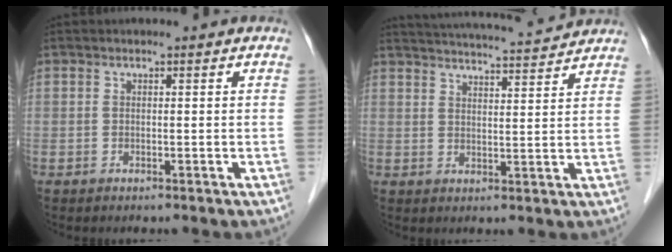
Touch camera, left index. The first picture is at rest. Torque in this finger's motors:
{"motor_torque": [0.90, -1.24, 0.11, 0.02]}